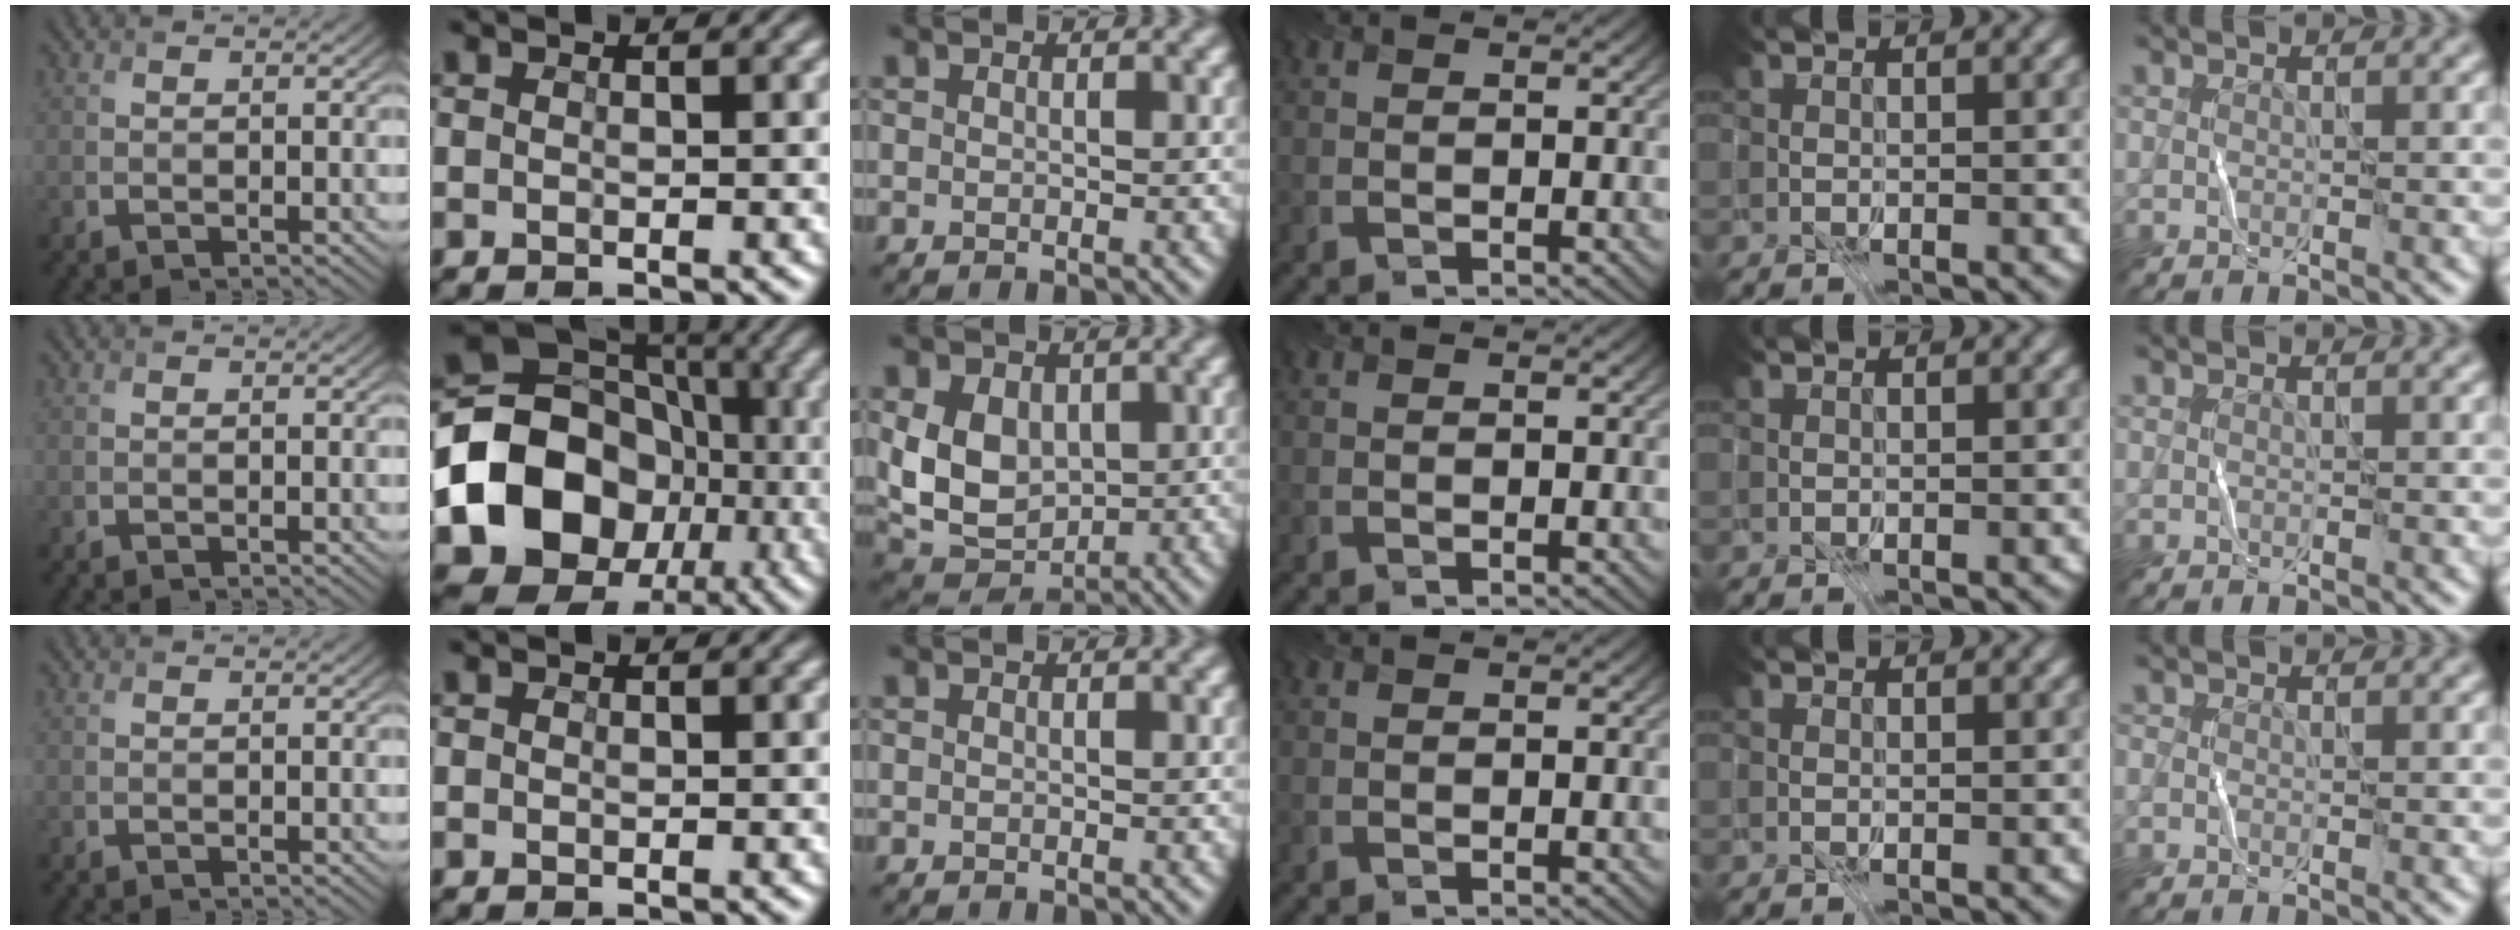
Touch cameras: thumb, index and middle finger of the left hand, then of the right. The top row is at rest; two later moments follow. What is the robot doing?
{"motion": "fold", "object": "file"}